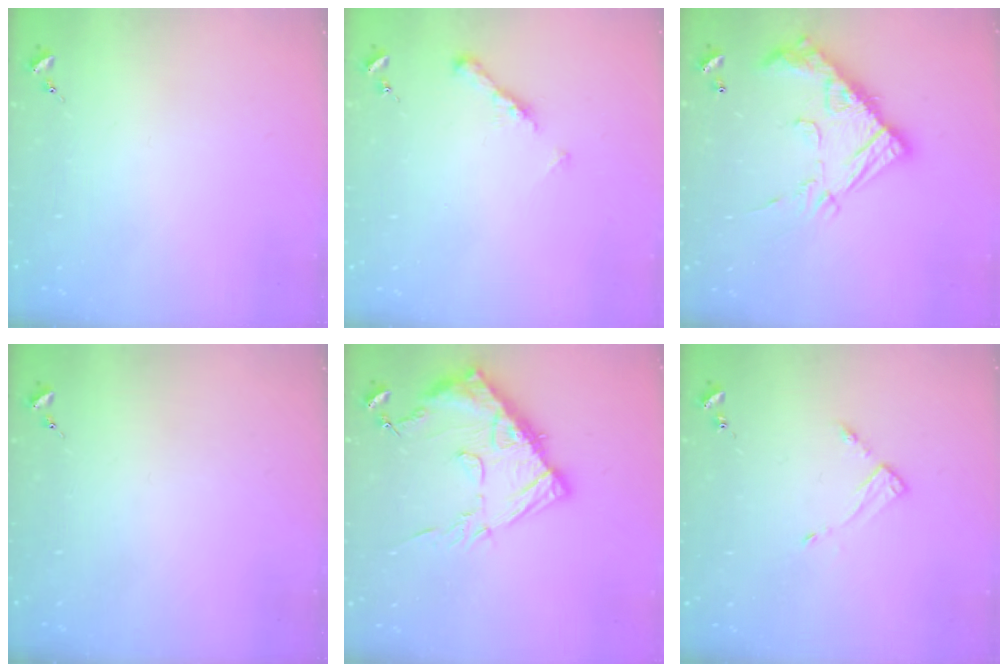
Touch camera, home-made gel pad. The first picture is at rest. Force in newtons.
{"total": 6.8, "press": 6.7, "slide": 0.6}
{"total": 20.8, "press": 20.8, "slide": 0.6}
{"total": 0.0}
{"total": 15.8, "press": 15.7, "slide": 1.6}
{"total": 4.6, "press": 4.6, "slide": 0.4}